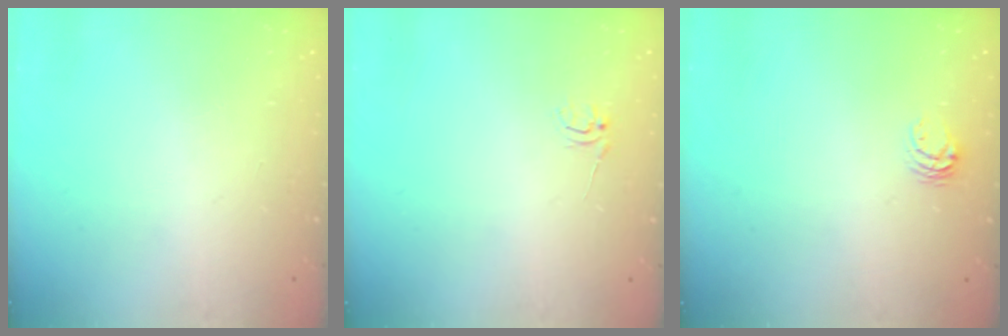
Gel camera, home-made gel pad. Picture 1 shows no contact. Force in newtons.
{"total": 2.5, "press": 2.5, "slide": 0.2}
{"total": 3.5, "press": 3.5, "slide": 0.5}